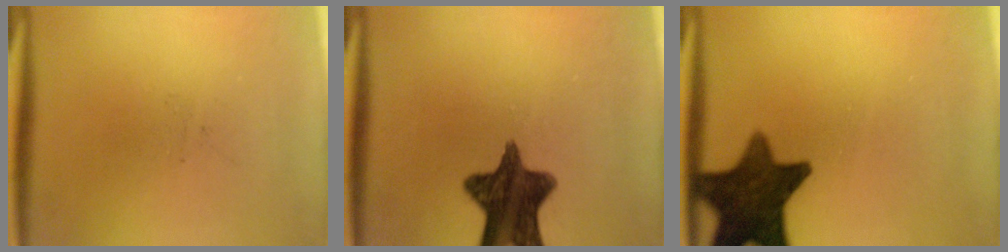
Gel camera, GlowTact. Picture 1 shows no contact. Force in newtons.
{"total": 12.3}
{"total": 12.7}